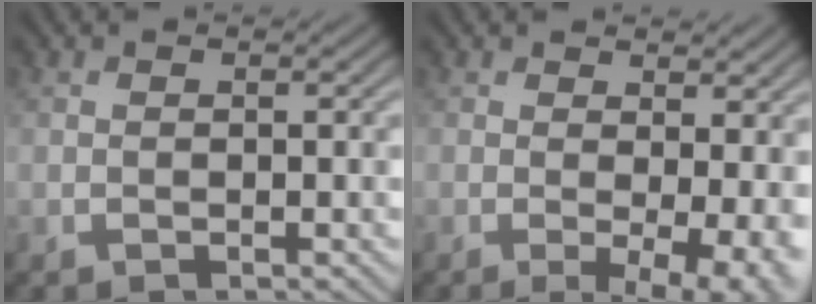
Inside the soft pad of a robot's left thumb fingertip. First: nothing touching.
{"total": 7.2, "force": [0.1, 2.5, 6.7], "torque": [-0.086, -0.006, 0.005]}